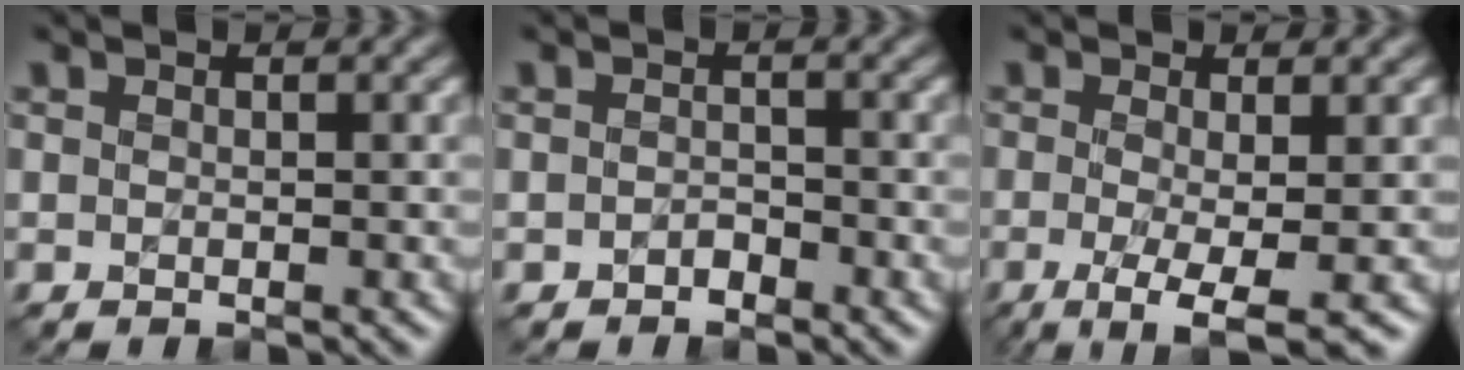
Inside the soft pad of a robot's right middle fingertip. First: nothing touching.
{"total": 0.7, "force": [-0.3, 0.6, 0.3], "torque": [-0.006, 0.007, -0.008]}
{"total": 4.2, "force": [-0.9, 0.8, 4.1], "torque": [-0.074, -0.008, -0.019]}